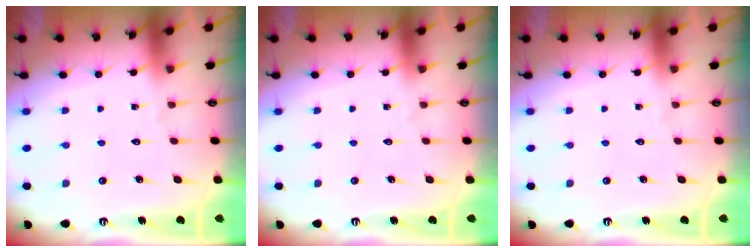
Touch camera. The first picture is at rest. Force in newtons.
{"total": 0.0}
{"total": 0.0}